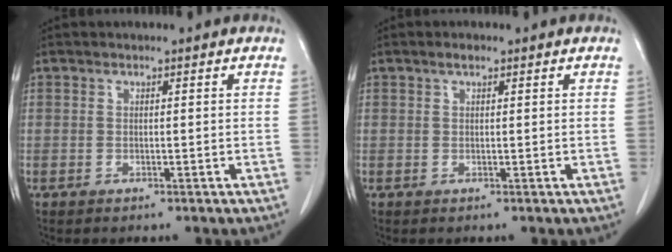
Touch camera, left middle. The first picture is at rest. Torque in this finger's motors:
{"motor_torque": [0.16, -0.10, -0.05, 0.01]}